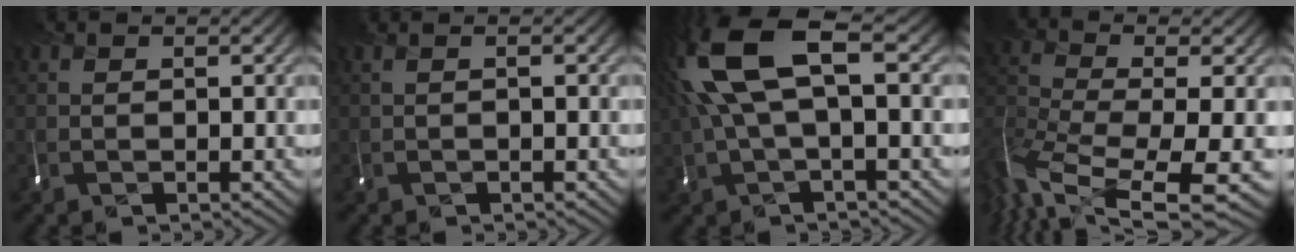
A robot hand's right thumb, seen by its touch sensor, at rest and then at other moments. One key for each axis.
{"total": 0.8, "fx": -0.4, "fy": -0.8, "fz": -0.1, "tx": 0.010, "ty": -0.001, "tz": -0.012}
{"total": 10.2, "fx": 2.2, "fy": 3.4, "fz": 9.4, "tx": -0.232, "ty": 0.012, "tz": 0.044}
{"total": 11.9, "fx": -7.1, "fy": 2.9, "fz": 9.1, "tx": -0.225, "ty": -0.025, "tz": -0.114}